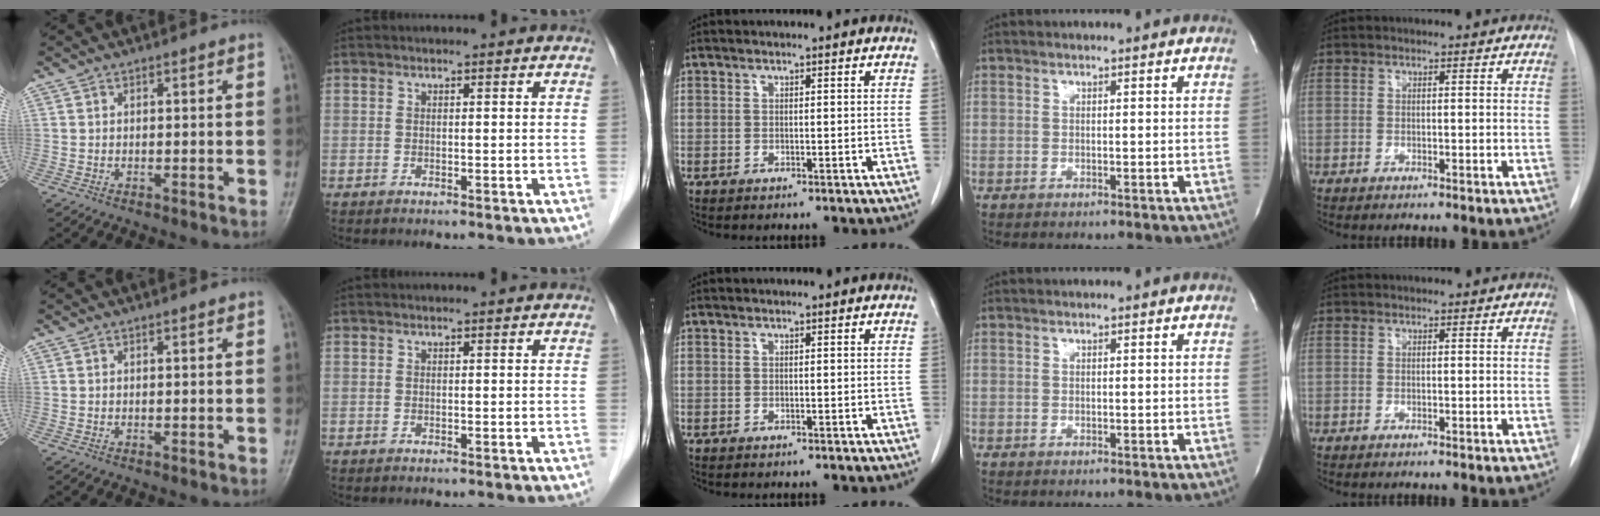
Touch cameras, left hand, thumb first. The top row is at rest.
{}